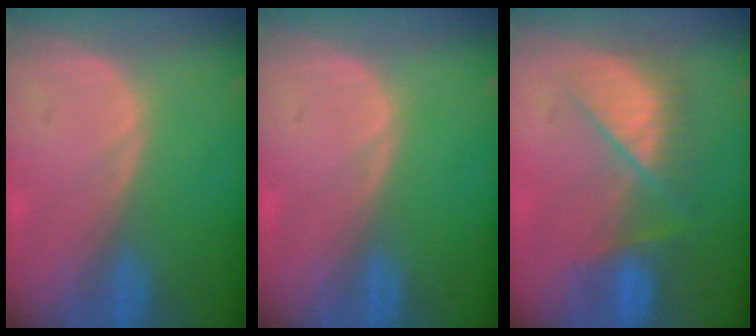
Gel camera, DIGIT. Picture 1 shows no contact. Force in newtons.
{"total": 0.0}
{"total": 7.2, "press": 7.2, "slide": 0.5}